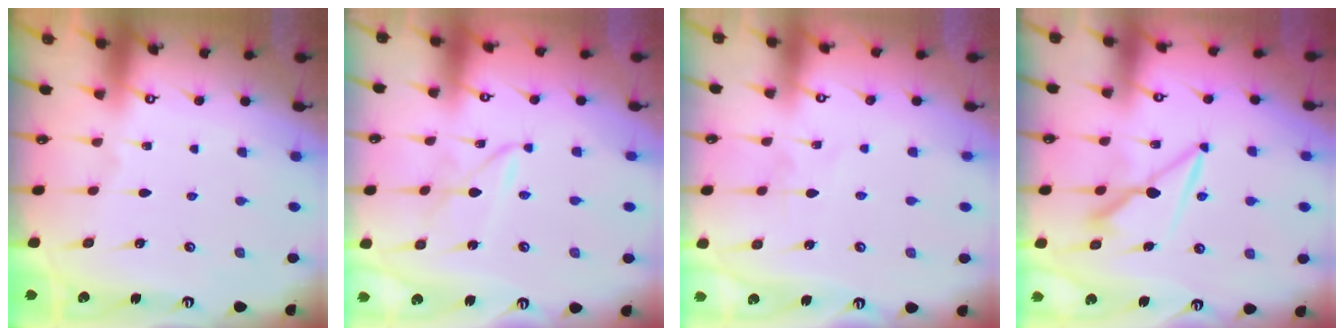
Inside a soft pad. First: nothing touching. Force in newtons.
{"total": 3.0, "press": 2.9, "slide": 0.3}
{"total": 2.4, "press": 2.4, "slide": 0.3}
{"total": 7.8, "press": 7.8, "slide": 0.4}